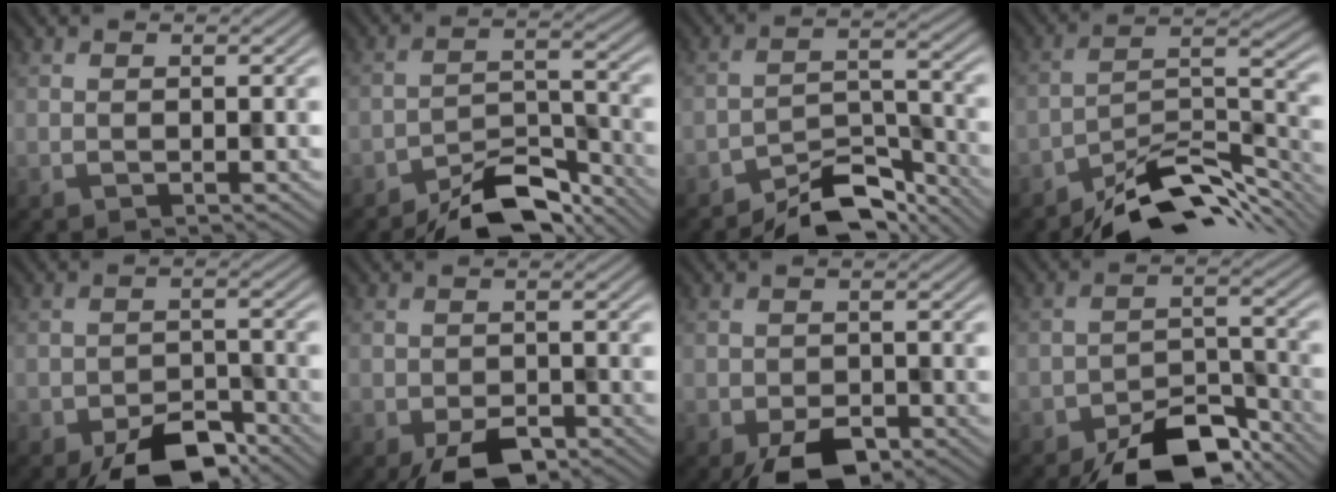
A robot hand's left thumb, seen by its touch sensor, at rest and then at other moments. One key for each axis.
{"total": 8.1, "fx": -6.6, "fy": 2.6, "fz": 3.9, "tx": -0.060, "ty": 0.008, "tz": -0.121}
{"total": 7.3, "fx": -6.3, "fy": 2.2, "fz": 3.0, "tx": -0.045, "ty": 0.008, "tz": -0.114}
{"total": 11.0, "fx": -8.5, "fy": 3.4, "fz": 6.1, "tx": -0.088, "ty": 0.000, "tz": -0.152}
{"total": 7.8, "fx": -5.5, "fy": 3.5, "fz": 4.2, "tx": -0.062, "ty": -0.008, "tz": -0.092}
{"total": 5.2, "fx": -3.3, "fy": 2.7, "fz": 3.1, "tx": -0.050, "ty": -0.012, "tz": -0.049}
{"total": 5.3, "fx": -3.3, "fy": 2.8, "fz": 3.1, "tx": -0.052, "ty": -0.012, "tz": -0.050}
{"total": 9.8, "fx": -7.3, "fy": 4.1, "fz": 5.1, "tx": -0.070, "ty": -0.005, "tz": -0.125}